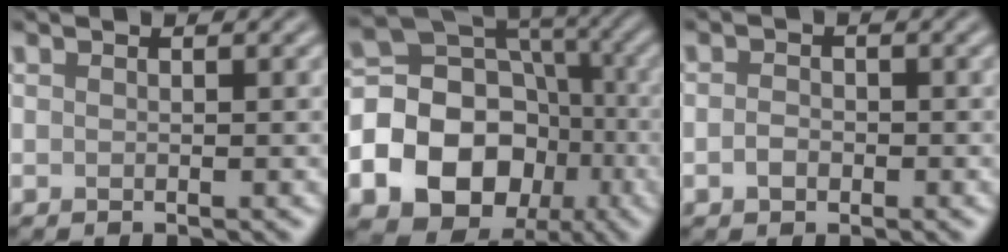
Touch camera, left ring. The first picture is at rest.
{"total": 18.1, "force": [-4.9, 15.5, 8.0], "torque": [-0.169, -0.003, -0.088]}
{"total": 1.4, "force": [-0.5, 1.1, 0.7], "torque": [-0.014, 0.000, -0.013]}